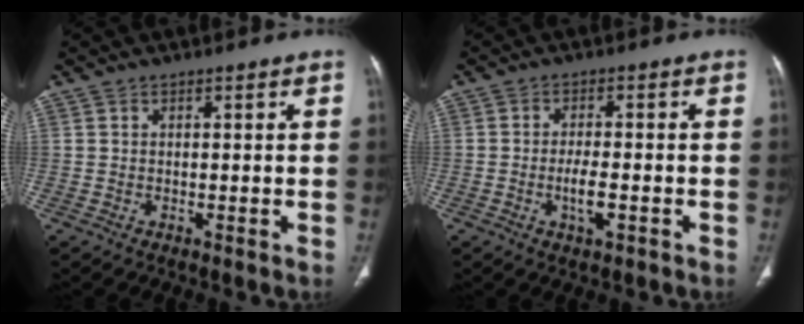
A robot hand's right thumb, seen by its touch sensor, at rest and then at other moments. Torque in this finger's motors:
{"motor_torque": [4.31, 0.70, 1.55, -1.22, 0.51]}